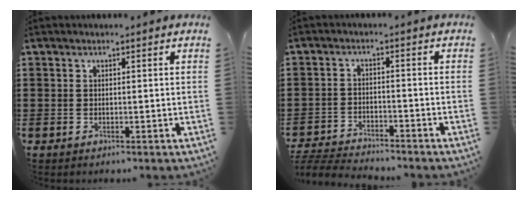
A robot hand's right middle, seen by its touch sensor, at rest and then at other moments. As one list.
[{"total": 4.2, "force": [-4.2, 0.5, 0.4], "torque": [-0.023, -0.001, -0.092]}]